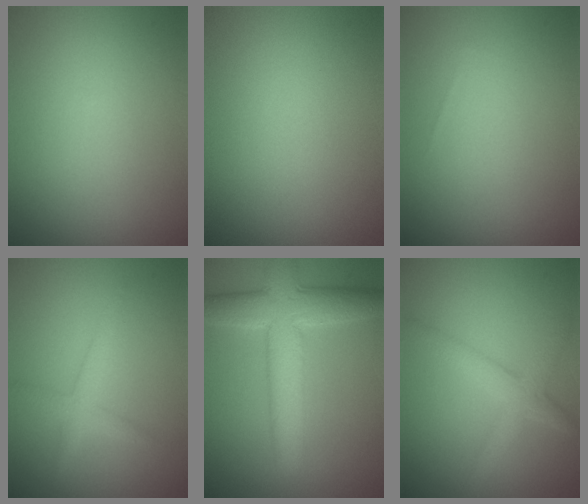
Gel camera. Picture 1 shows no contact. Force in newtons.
{"total": 0.0}
{"total": 0.0}
{"total": 1.8, "press": 1.8, "slide": 0.0}
{"total": 7.0, "press": 7.0, "slide": 0.3}
{"total": 2.9, "press": 2.9, "slide": 0.1}